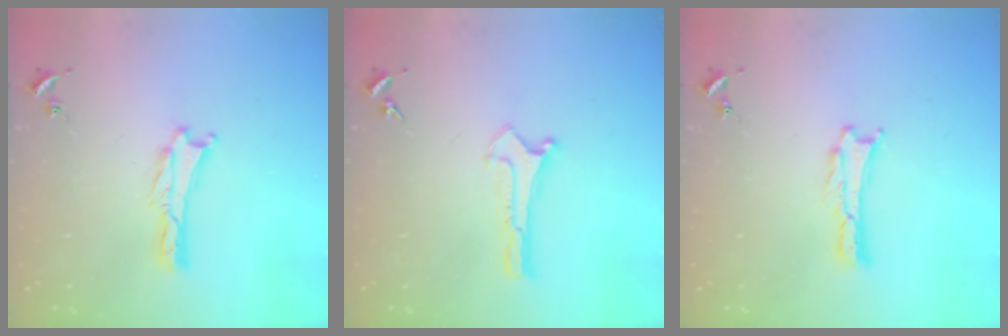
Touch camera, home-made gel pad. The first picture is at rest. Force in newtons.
{"total": 0.0}
{"total": 0.0}